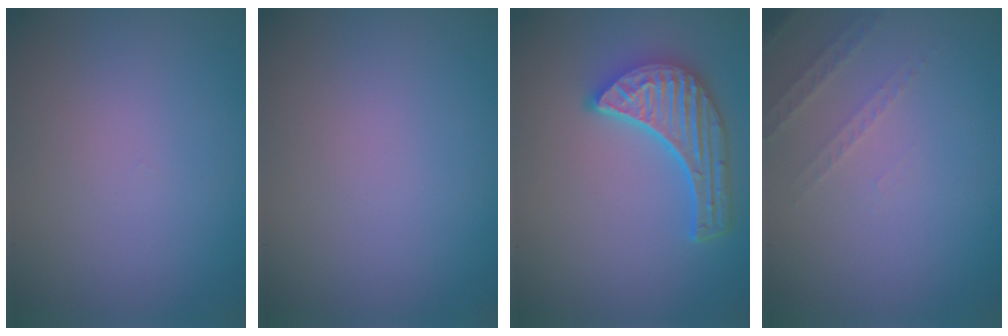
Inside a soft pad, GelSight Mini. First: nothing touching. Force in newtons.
{"total": 0.0}
{"total": 5.7, "press": 4.5, "slide": 3.5}
{"total": 1.5, "press": 1.4, "slide": 0.4}